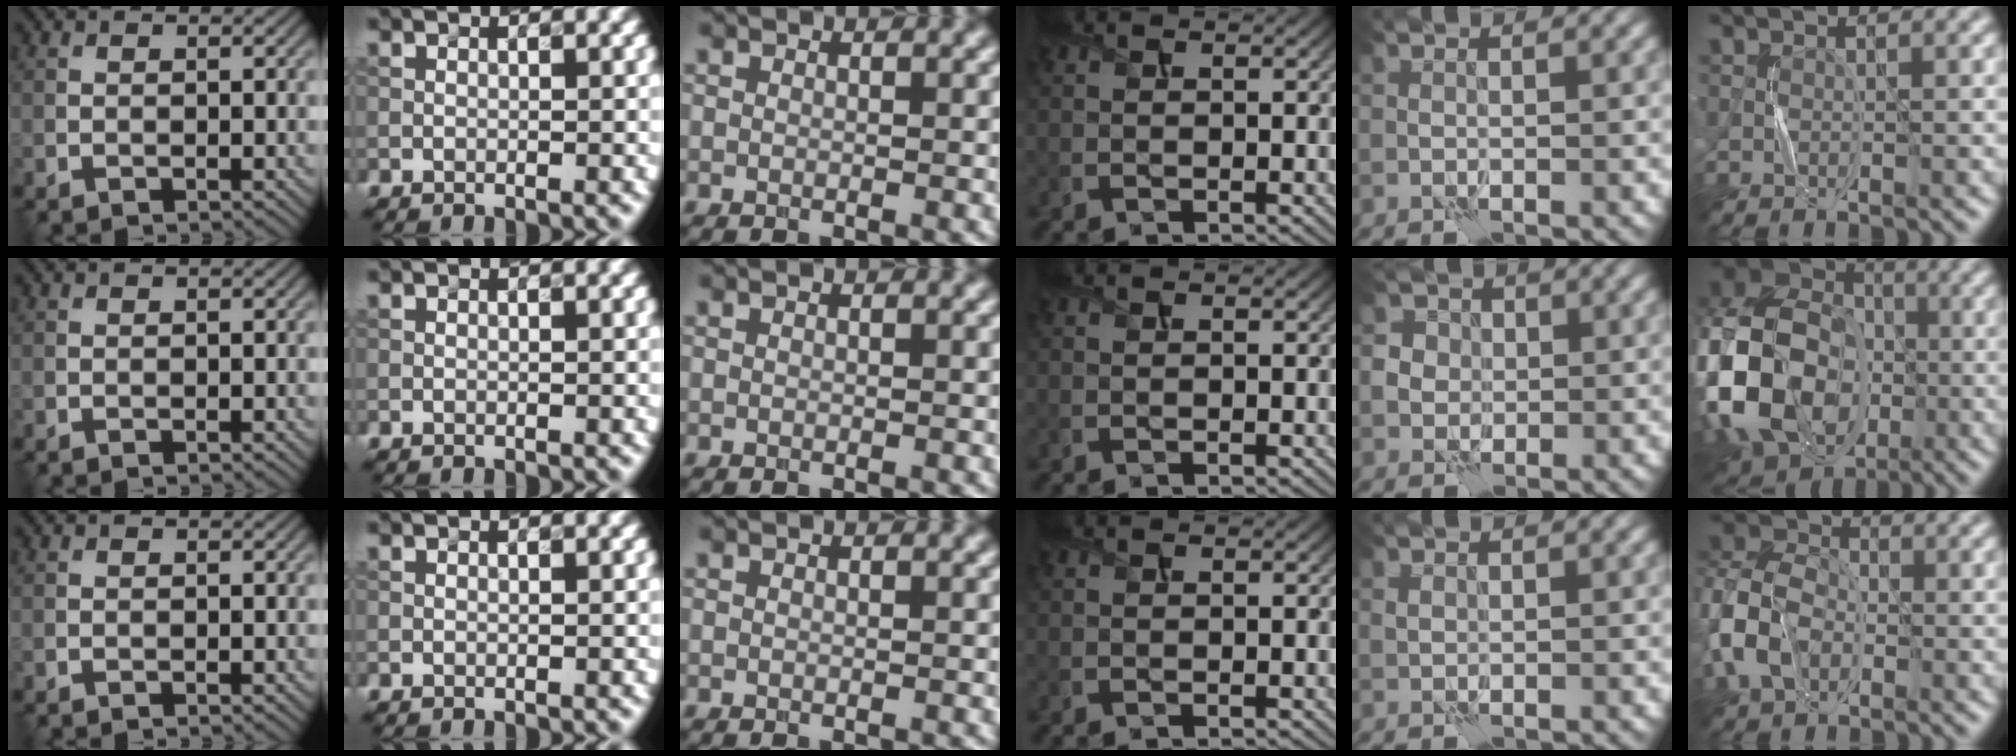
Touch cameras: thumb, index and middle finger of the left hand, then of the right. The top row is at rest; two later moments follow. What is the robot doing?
{"motion": "press", "object": "button"}